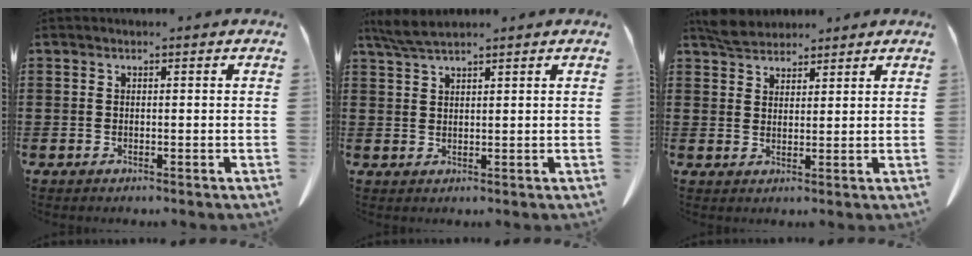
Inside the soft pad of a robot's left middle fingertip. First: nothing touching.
{"total": 3.2, "force": [2.6, 0.3, 1.8], "torque": [-0.043, -0.001, 0.050]}
{"total": 3.6, "force": [3.3, 1.3, 0.8], "torque": [-0.026, -0.002, 0.064]}